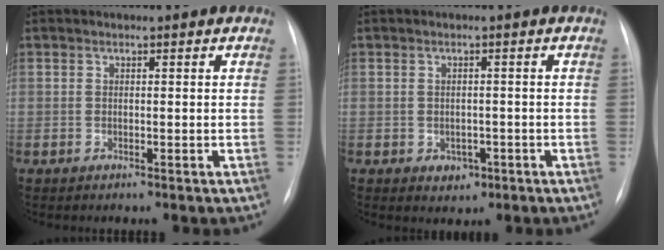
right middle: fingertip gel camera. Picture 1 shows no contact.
{"total": 2.5, "force": [-1.0, 1.9, 1.1], "torque": [-0.011, 0.004, -0.005]}